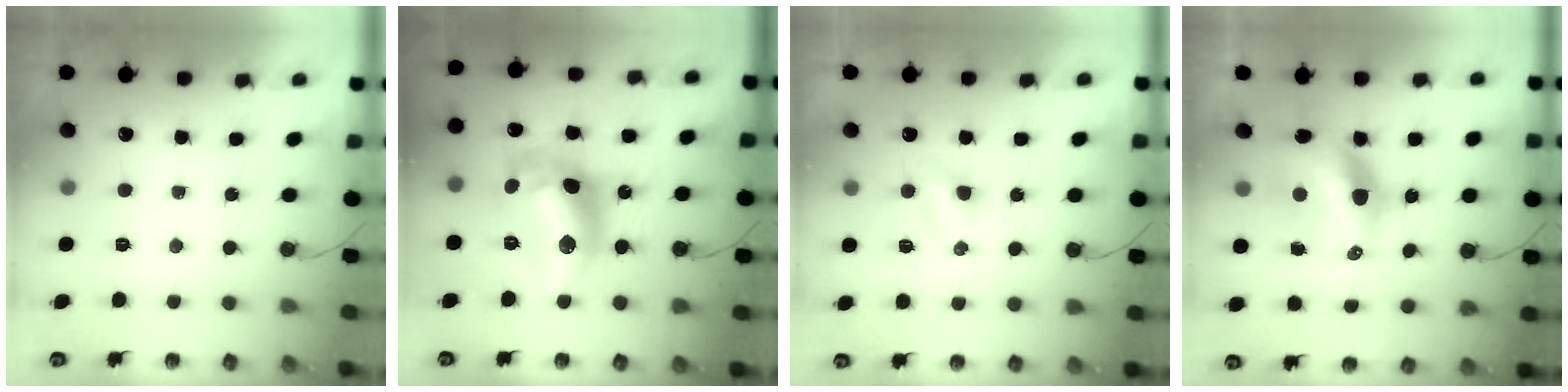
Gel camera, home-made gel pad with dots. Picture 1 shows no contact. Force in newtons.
{"total": 16.3, "press": 16.3, "slide": 1.1}
{"total": 3.4, "press": 3.3, "slide": 0.4}
{"total": 13.7, "press": 13.2, "slide": 3.8}